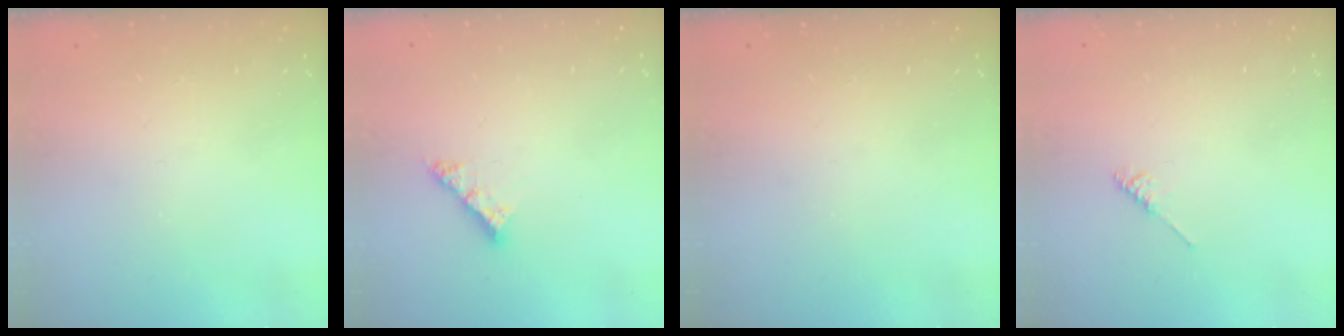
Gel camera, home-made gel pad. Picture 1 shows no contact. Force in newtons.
{"total": 5.3, "press": 5.3, "slide": 0.6}
{"total": 0.0}
{"total": 3.3, "press": 3.2, "slide": 0.6}